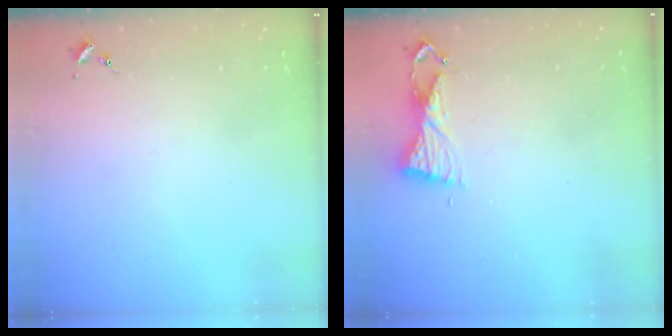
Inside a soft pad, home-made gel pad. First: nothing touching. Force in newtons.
{"total": 6.2, "press": 6.1, "slide": 0.6}